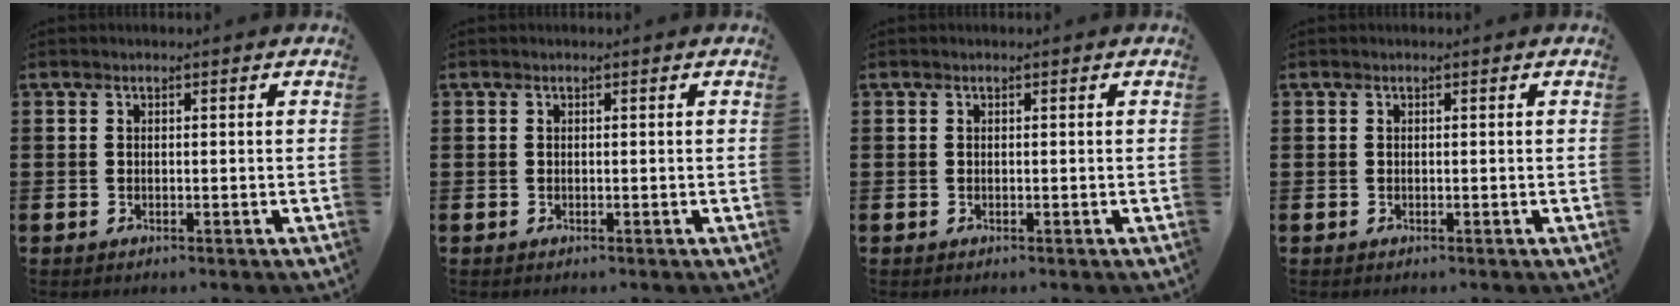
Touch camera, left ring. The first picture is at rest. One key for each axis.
{"total": 0.0}
{"total": 0.0}
{"total": 0.0}